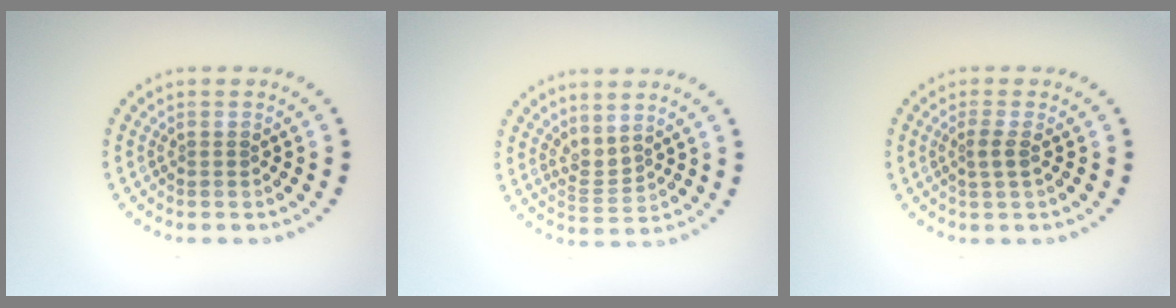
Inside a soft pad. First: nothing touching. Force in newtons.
{"total": 1.8, "press": 1.4, "slide": 1.2}
{"total": 1.3, "press": 1.1, "slide": 0.8}